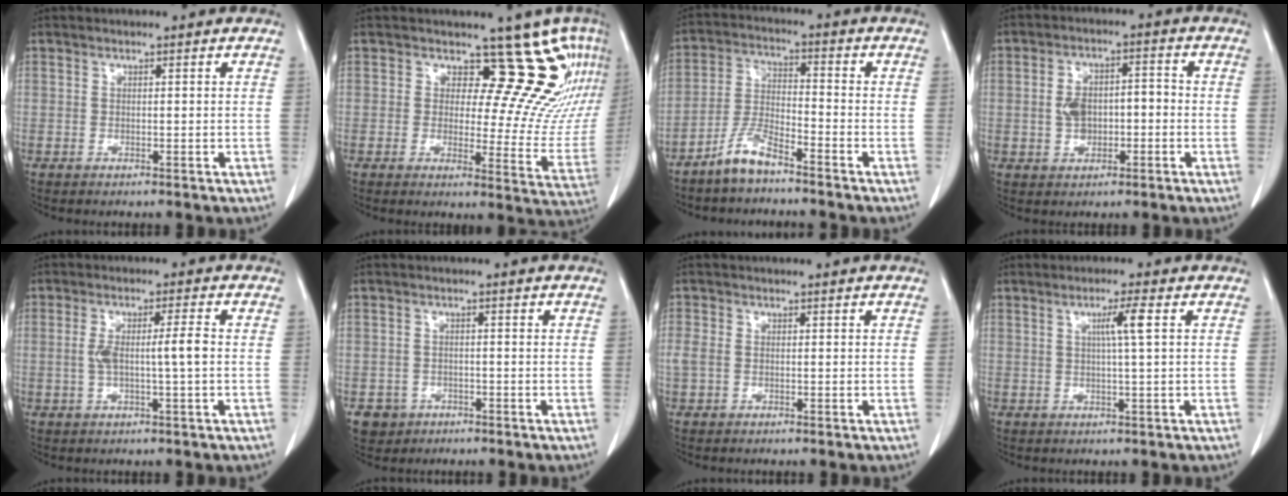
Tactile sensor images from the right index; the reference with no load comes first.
{"total": 14.2, "force": [10.9, 5.8, 7.1], "torque": [-0.056, -0.048, 0.091]}
{"total": 6.4, "force": [-5.1, 1.3, 3.6], "torque": [-0.083, -0.007, -0.106]}
{"total": 5.7, "force": [-0.8, 3.6, 4.4], "torque": [-0.086, 0.026, -0.011]}
{"total": 5.0, "force": [-0.1, 0.0, 5.0], "torque": [-0.095, 0.011, 0.004]}
{"total": 3.7, "force": [-1.7, 3.3, 0.1], "torque": [0.001, 0.010, -0.025]}
{"total": 2.0, "force": [-0.1, 1.5, 1.3], "torque": [-0.047, 0.008, 0.001]}
{"total": 3.5, "force": [0.9, -0.7, 3.3], "torque": [-0.059, 0.000, 0.014]}